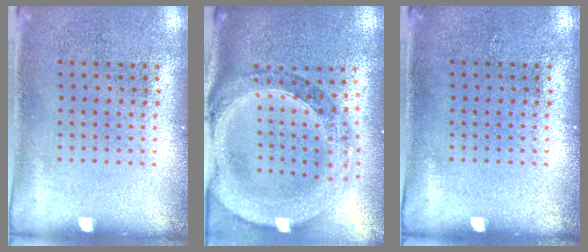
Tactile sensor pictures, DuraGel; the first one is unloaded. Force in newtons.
{"total": 2.2, "press": 2.0, "slide": 0.9}
{"total": 0.0}